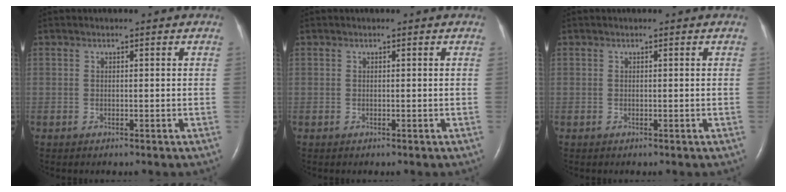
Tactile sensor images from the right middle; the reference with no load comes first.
{"total": 0.0}
{"total": 0.0}